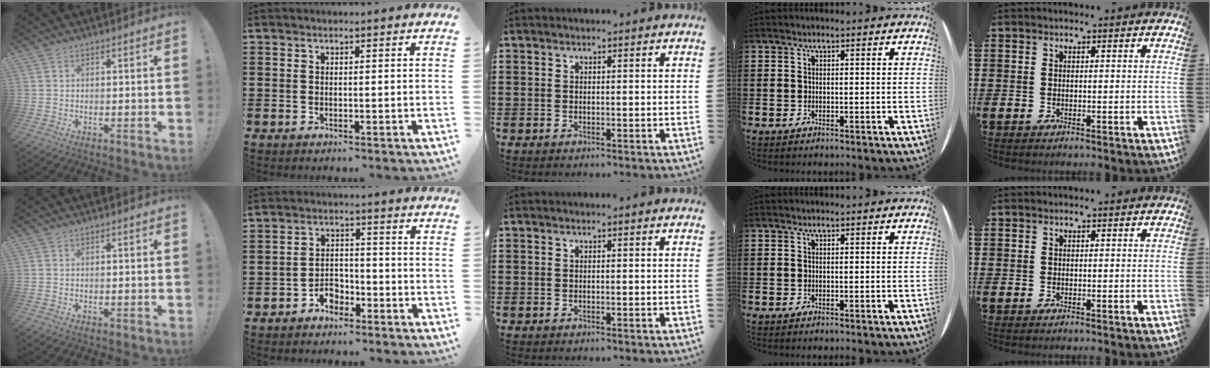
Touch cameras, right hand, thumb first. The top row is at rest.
{"index": {"total": 3.4, "force": [-2.7, 1.9, 0.9], "torque": [-0.023, 0.008, -0.055]}}